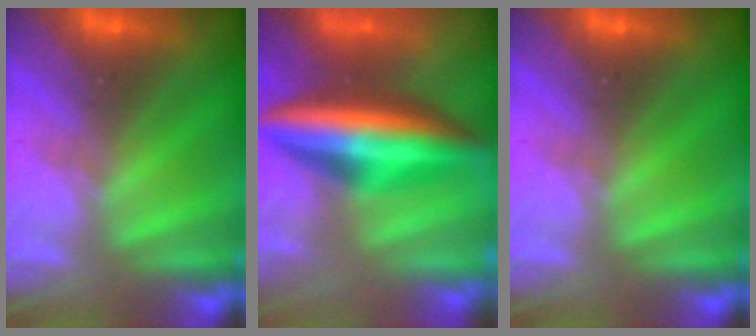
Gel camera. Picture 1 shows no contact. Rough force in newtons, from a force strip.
{"total": 9.4}
{"total": 0.0}